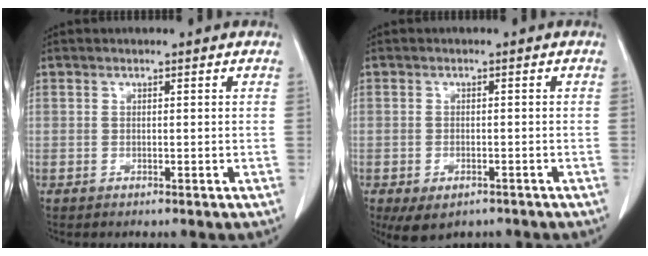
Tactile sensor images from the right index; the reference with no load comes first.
{"total": 4.7, "force": [-2.9, 2.6, 2.5], "torque": [-0.040, -0.007, -0.038]}